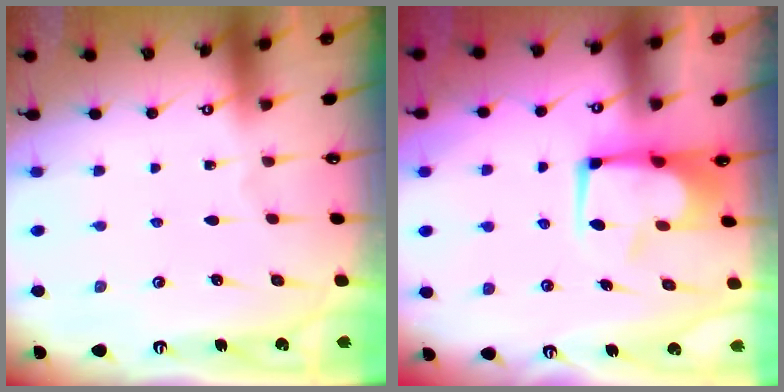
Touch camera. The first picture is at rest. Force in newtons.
{"total": 2.4, "press": 2.3, "slide": 0.8}